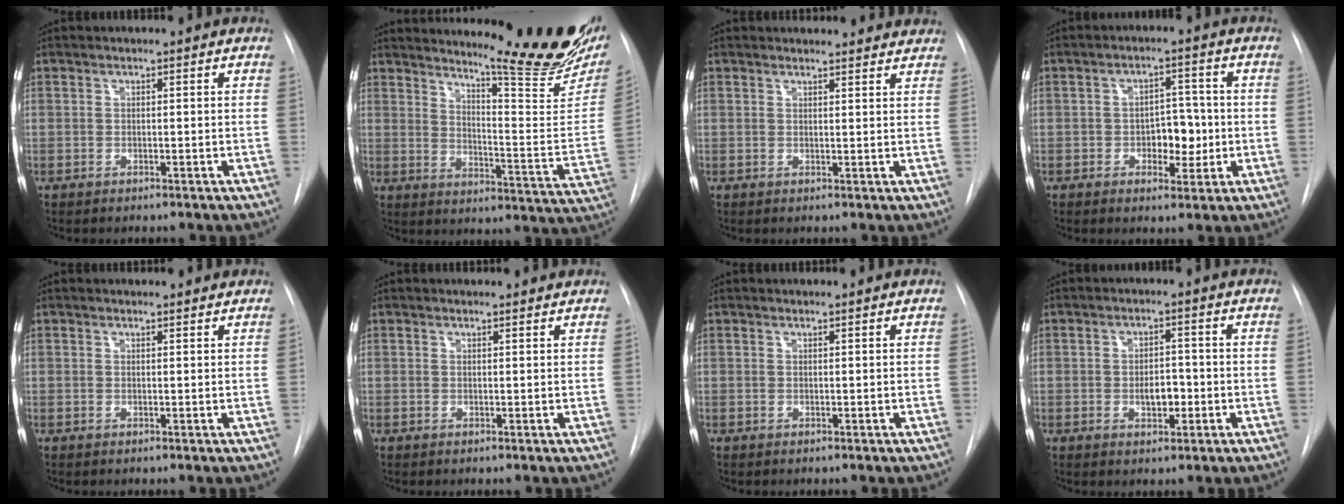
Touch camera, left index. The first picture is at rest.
{"total": 21.6, "force": [18.0, 2.0, 11.7], "torque": [-0.165, -0.102, 0.224]}
{"total": 8.1, "force": [7.7, 2.0, 1.1], "torque": [0.010, 0.004, 0.066]}
{"total": 5.4, "force": [-1.3, 3.2, 4.1], "torque": [-0.050, 0.006, -0.015]}
{"total": 2.1, "force": [2.0, 0.4, 0.2], "torque": [-0.008, 0.001, 0.019]}
{"total": 2.4, "force": [2.4, 0.5, 0.2], "torque": [-0.008, 0.002, 0.022]}
{"total": 0.6, "force": [0.6, -0.1, 0.0], "torque": [-0.006, 0.003, 0.010]}
{"total": 3.6, "force": [-1.2, 1.9, 2.8], "torque": [-0.040, -0.001, -0.013]}